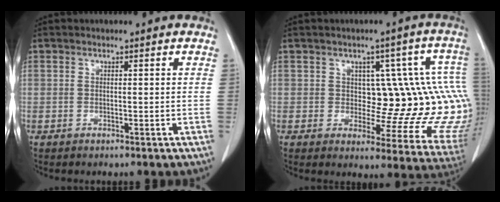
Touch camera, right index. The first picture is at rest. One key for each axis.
{"total": 14.2, "fx": 1.4, "fy": 6.3, "fz": 12.6, "tx": -0.122, "ty": 0.018, "tz": 0.021}